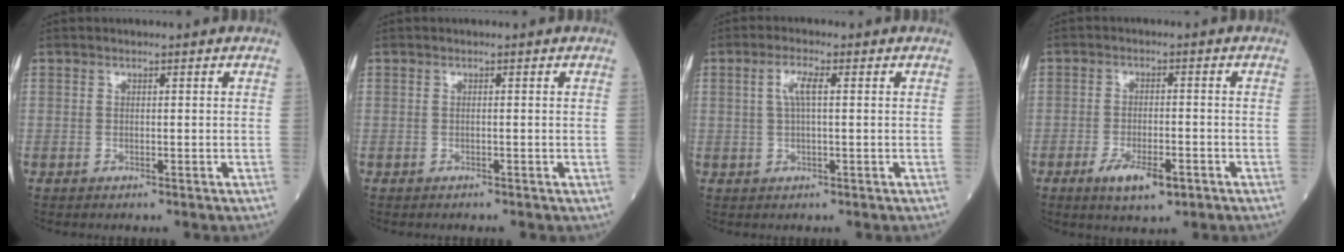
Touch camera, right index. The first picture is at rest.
{"total": 0.0}
{"total": 3.2, "force": [0.7, 0.4, 3.1], "torque": [-0.066, 0.009, 0.016]}
{"total": 5.6, "force": [-3.1, 1.8, 4.4], "torque": [-0.077, -0.004, -0.047]}